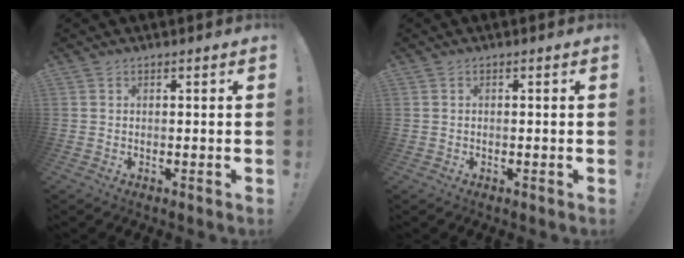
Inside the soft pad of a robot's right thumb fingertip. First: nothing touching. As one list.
[{"total": 0.0}]